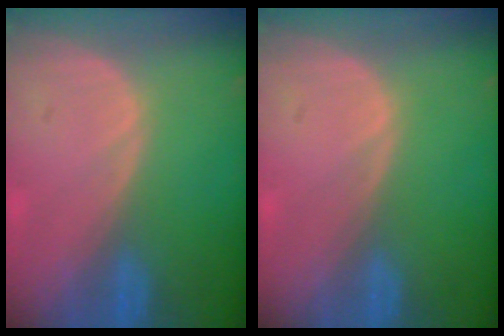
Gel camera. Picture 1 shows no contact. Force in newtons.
{"total": 0.0}